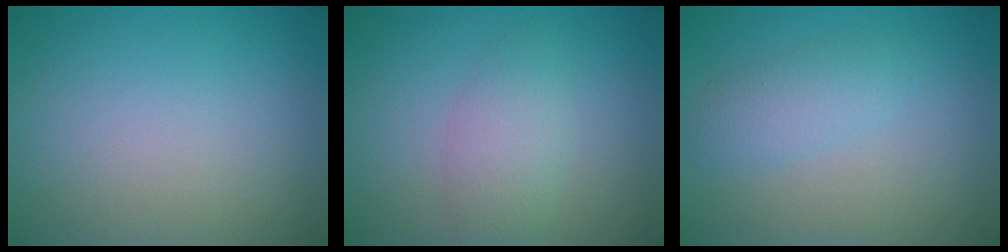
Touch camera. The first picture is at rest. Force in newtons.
{"total": 2.8, "press": 2.8, "slide": 0.1}
{"total": 2.2, "press": 2.2, "slide": 0.1}